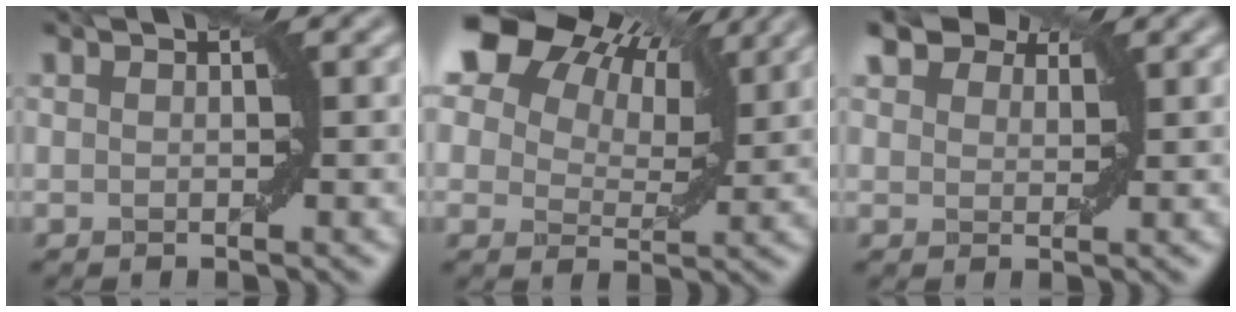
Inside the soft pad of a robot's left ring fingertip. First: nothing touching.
{"total": 15.3, "force": [8.9, 8.4, 9.2], "torque": [-0.175, 0.052, 0.130]}
{"total": 3.8, "force": [3.0, 1.9, 1.4], "torque": [-0.030, 0.006, 0.050]}